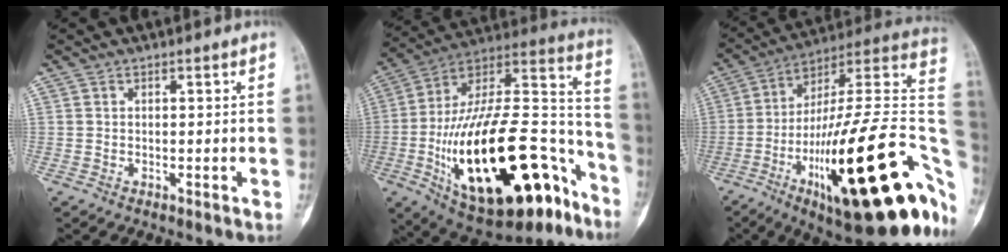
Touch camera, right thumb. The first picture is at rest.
{"total": 37.2, "force": [-15.8, 15.9, 29.6], "torque": [-0.458, 0.069, -0.240]}
{"total": 36.8, "force": [-12.0, 10.5, 33.2], "torque": [-0.412, 0.053, -0.187]}